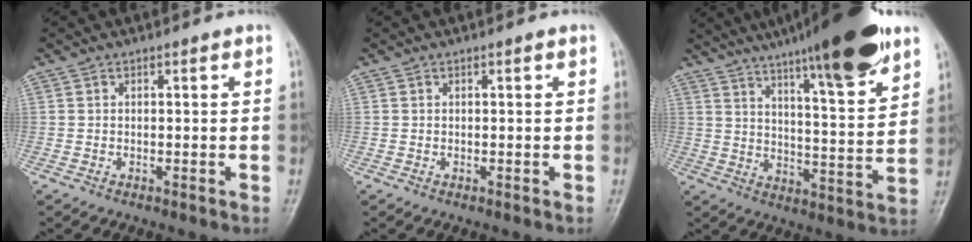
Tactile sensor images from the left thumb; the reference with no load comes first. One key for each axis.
{"total": 0.0}
{"total": 21.7, "fx": 14.9, "fy": 3.2, "fz": 15.5, "tx": -0.216, "ty": -0.057, "tz": 0.224}